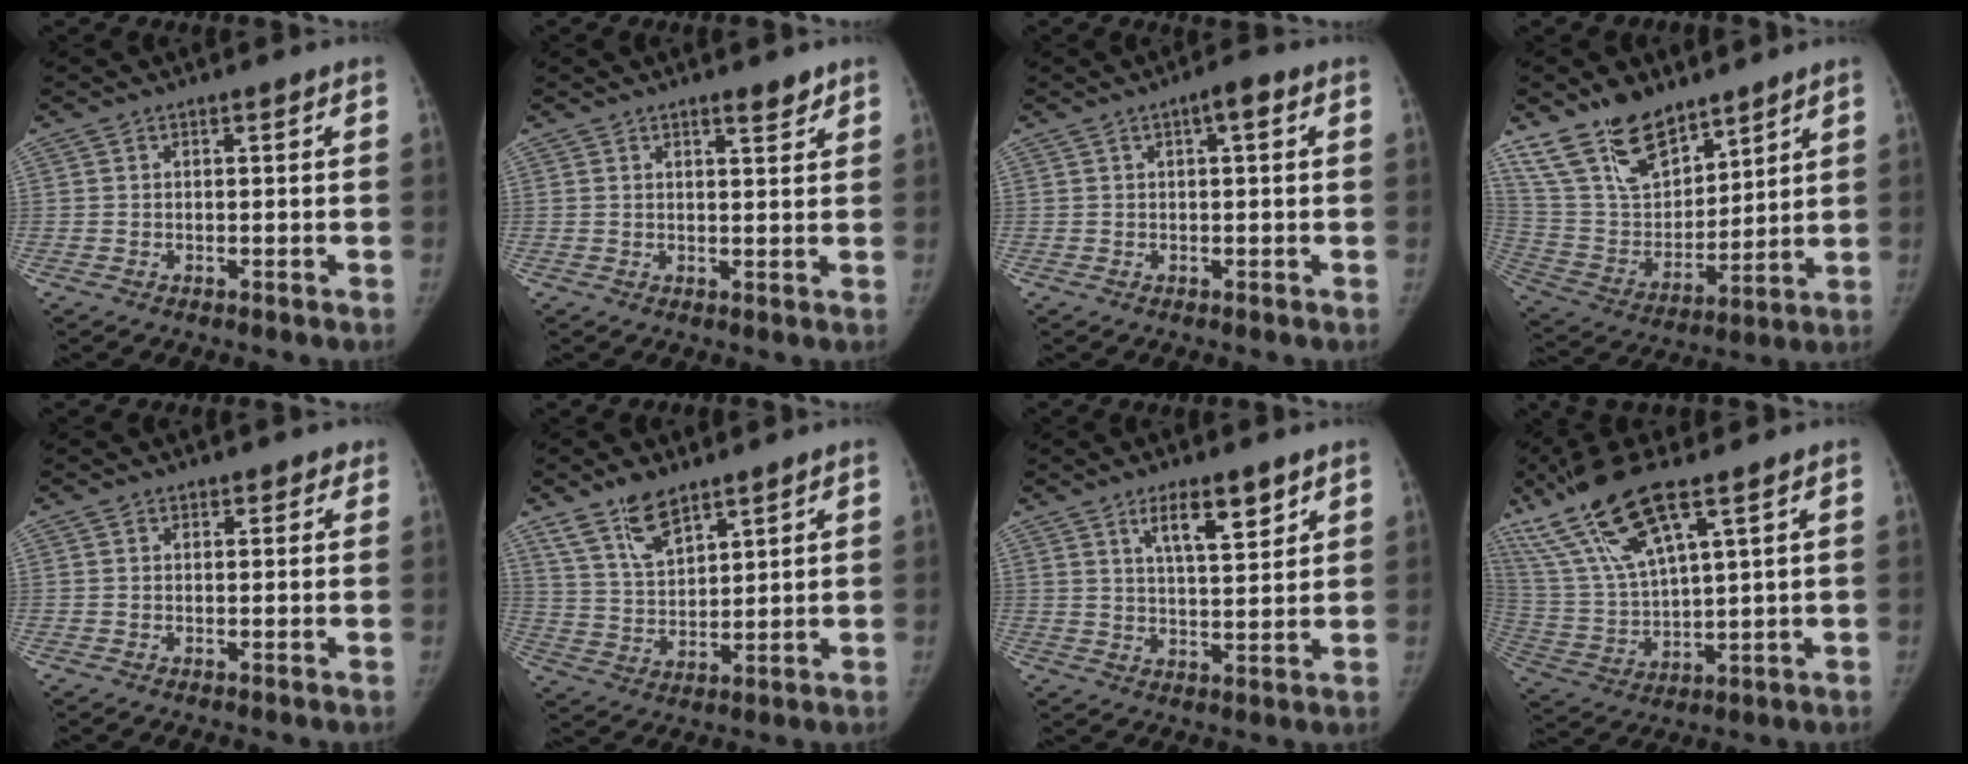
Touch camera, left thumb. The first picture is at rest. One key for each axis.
{"total": 2.7, "fx": 2.0, "fy": 0.7, "fz": 1.6, "tx": -0.011, "ty": -0.015, "tz": 0.029}
{"total": 2.6, "fx": 0.9, "fy": 0.8, "fz": 2.3, "tx": -0.033, "ty": 0.004, "tz": 0.006}
{"total": 17.4, "fx": 12.6, "fy": 8.7, "fz": 8.3, "tx": -0.106, "ty": -0.057, "tz": 0.247}
{"total": 1.8, "fx": 1.3, "fy": 1.3, "fz": 0.1, "tx": 0.023, "ty": -0.005, "tz": 0.009}
{"total": 9.0, "fx": 6.5, "fy": 3.9, "fz": 4.9, "tx": -0.071, "ty": -0.035, "tz": 0.131}
{"total": 8.1, "fx": 4.9, "fy": 2.4, "fz": 6.0, "tx": -0.082, "ty": -0.033, "tz": 0.084}
{"total": 17.1, "fx": 10.1, "fy": 4.5, "fz": 13.0, "tx": -0.276, "ty": -0.027, "tz": 0.209}